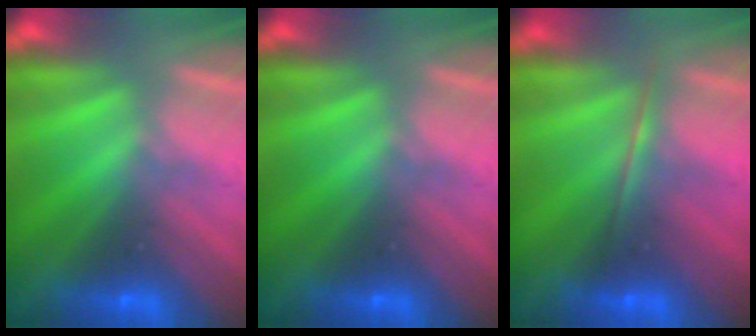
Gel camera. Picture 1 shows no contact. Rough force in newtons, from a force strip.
{"total": 0.0}
{"total": 1.6}